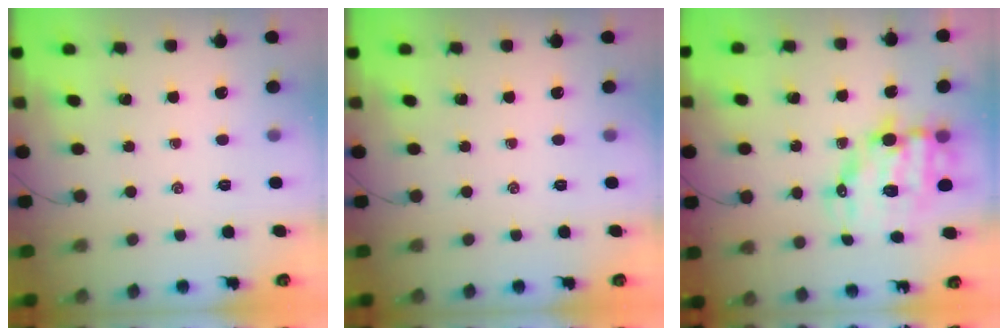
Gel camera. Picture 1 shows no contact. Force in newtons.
{"total": 0.0}
{"total": 13.0, "press": 12.7, "slide": 2.8}